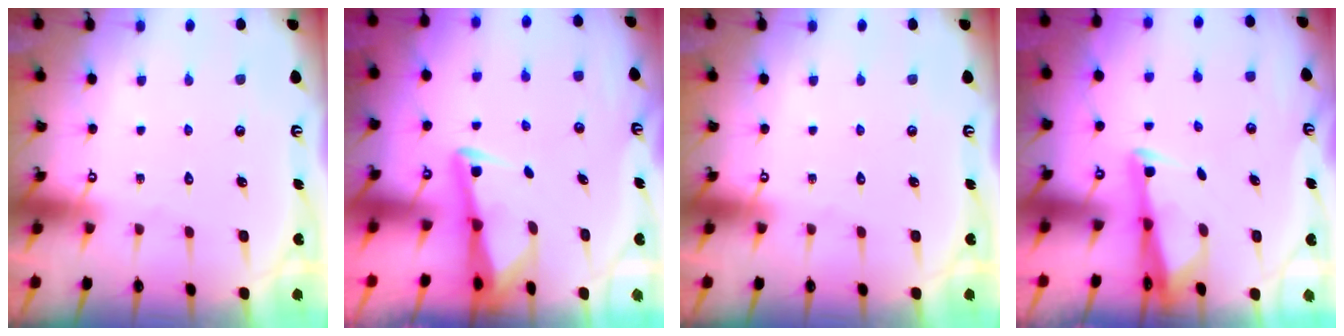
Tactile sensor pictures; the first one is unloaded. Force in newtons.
{"total": 2.9, "press": 2.9, "slide": 0.4}
{"total": 0.0}
{"total": 2.9, "press": 2.8, "slide": 0.8}